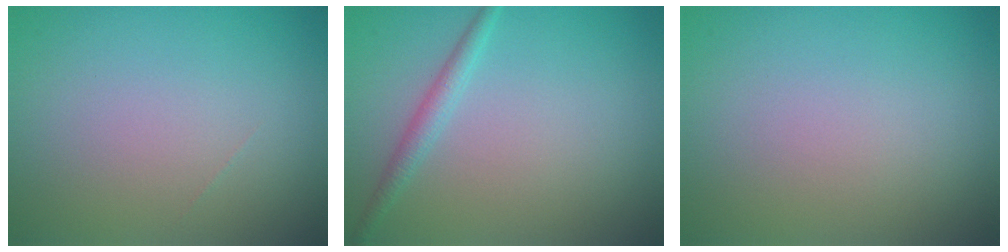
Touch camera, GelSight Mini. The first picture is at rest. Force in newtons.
{"total": 1.6, "press": 1.6, "slide": 0.1}
{"total": 0.0}